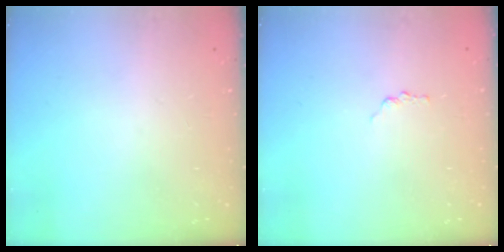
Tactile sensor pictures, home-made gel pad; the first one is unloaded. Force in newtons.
{"total": 0.8, "press": 0.8, "slide": 0.1}